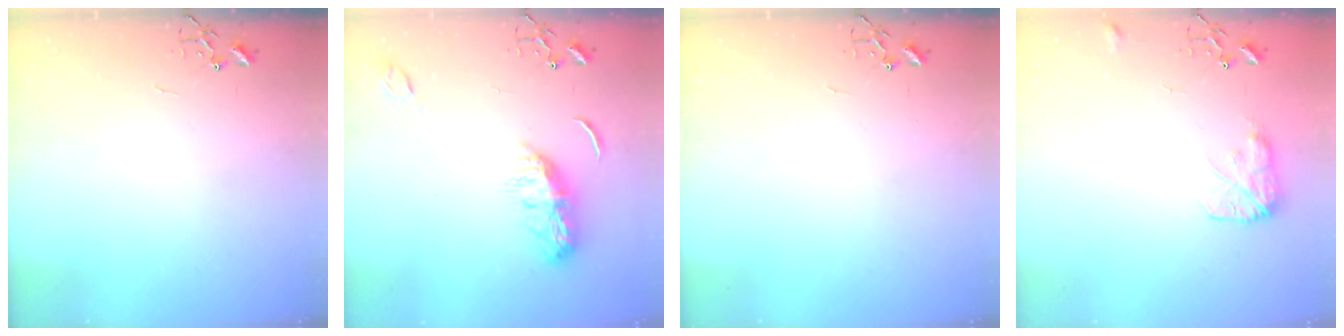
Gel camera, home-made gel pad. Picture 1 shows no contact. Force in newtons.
{"total": 9.4, "press": 9.4, "slide": 0.4}
{"total": 0.0}
{"total": 9.2, "press": 9.2, "slide": 0.3}